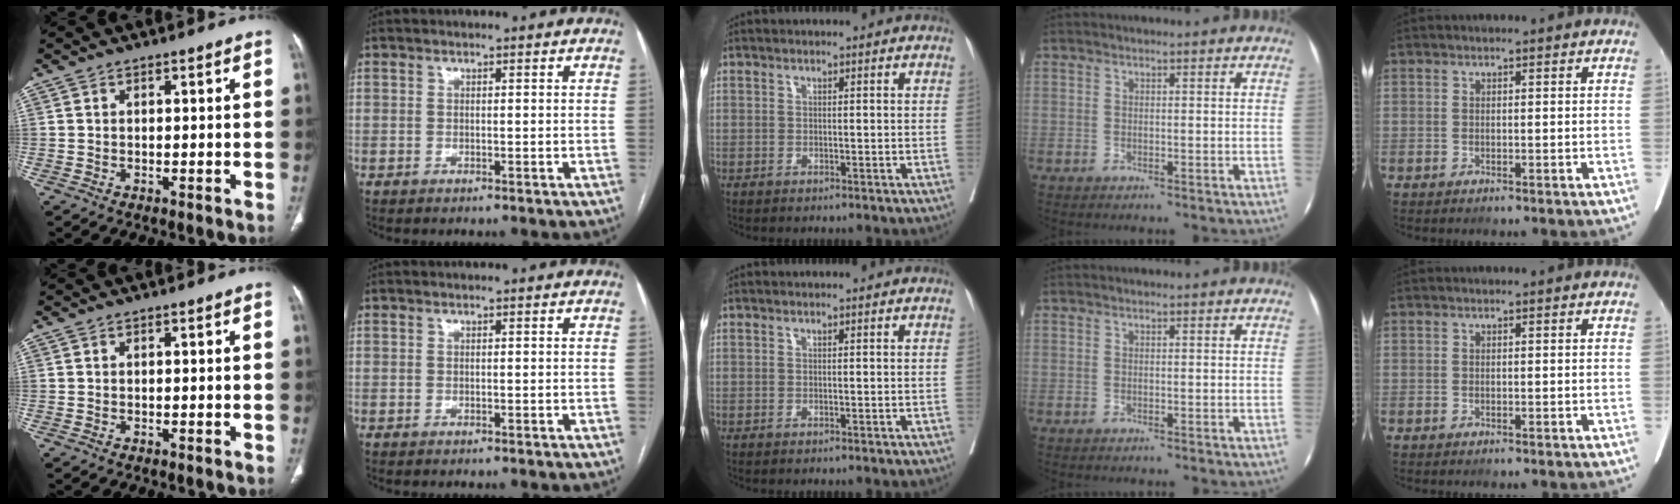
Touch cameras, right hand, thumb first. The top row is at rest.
{}